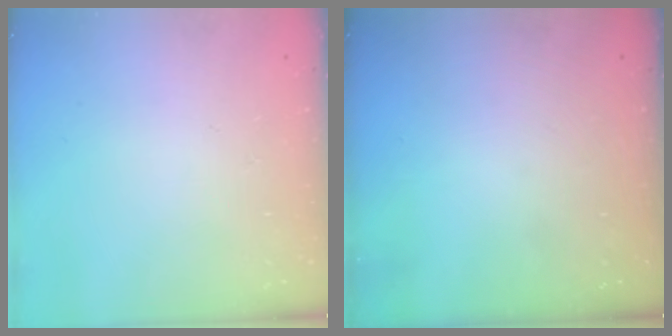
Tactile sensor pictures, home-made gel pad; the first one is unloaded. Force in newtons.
{"total": 0.0}